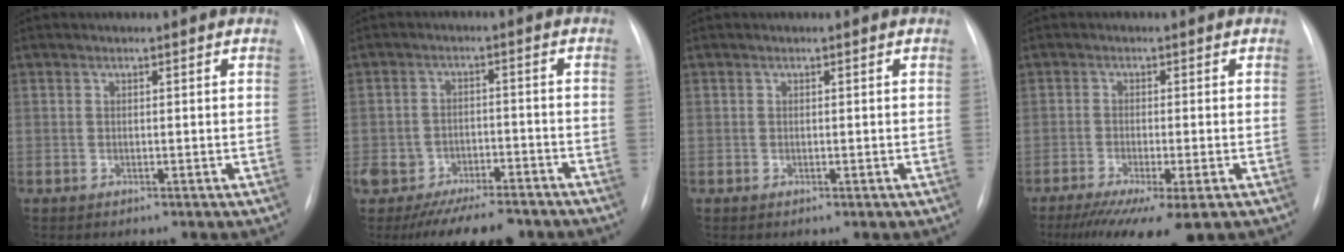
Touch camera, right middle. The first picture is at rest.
{"total": 15.3, "force": [-12.5, 5.7, 6.8], "torque": [-0.140, -0.008, -0.178]}
{"total": 0.0}
{"total": 10.2, "force": [-6.7, 1.3, 7.6], "torque": [-0.115, -0.026, -0.106]}